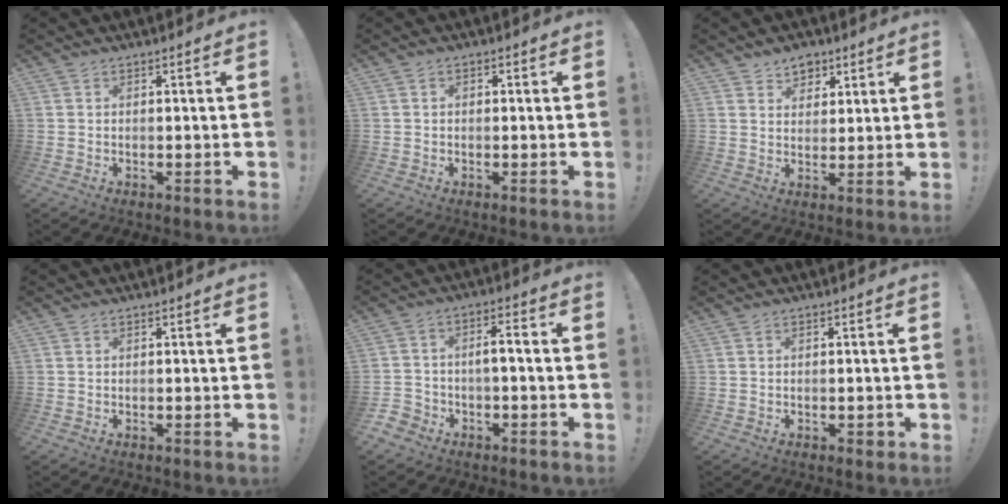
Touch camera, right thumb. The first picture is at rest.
{"total": 0.8, "force": [-0.4, 0.6, 0.4], "torque": [-0.007, 0.004, -0.007]}
{"total": 6.5, "force": [4.2, 4.8, 1.0], "torque": [-0.002, -0.032, 0.080]}
{"total": 0.0}
{"total": 4.7, "force": [-2.6, 2.5, 3.0], "torque": [-0.060, 0.007, -0.052]}
{"total": 1.3, "force": [-0.1, 1.0, 0.8], "torque": [-0.004, 0.000, -0.003]}